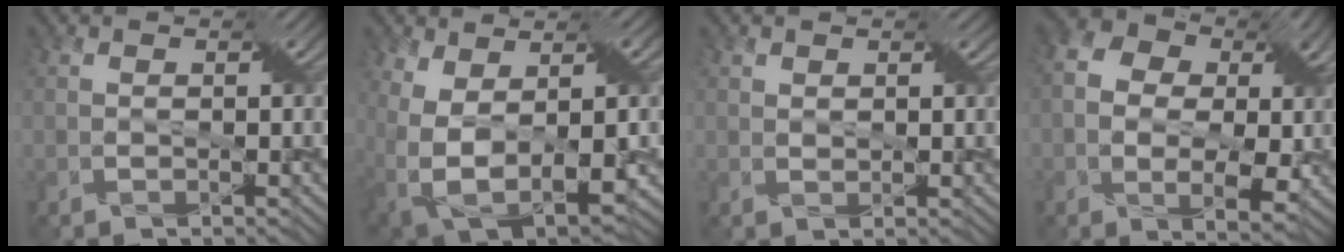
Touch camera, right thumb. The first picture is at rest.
{"total": 12.7, "force": [-0.5, 7.4, 10.2], "torque": [-0.221, -0.036, 0.015]}
{"total": 1.1, "force": [0.8, 0.6, 0.4], "torque": [-0.013, 0.001, 0.018]}
{"total": 11.3, "force": [0.7, 8.2, 7.7], "torque": [-0.163, -0.007, 0.017]}